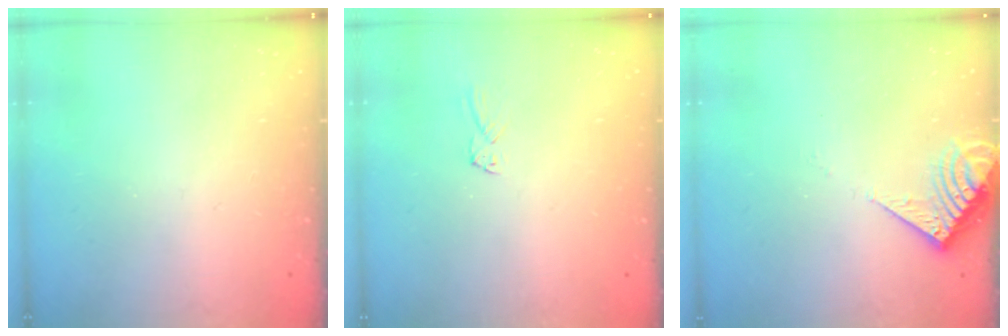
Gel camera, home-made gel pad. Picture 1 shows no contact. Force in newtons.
{"total": 2.3, "press": 2.3, "slide": 0.3}
{"total": 8.2, "press": 8.2, "slide": 0.8}